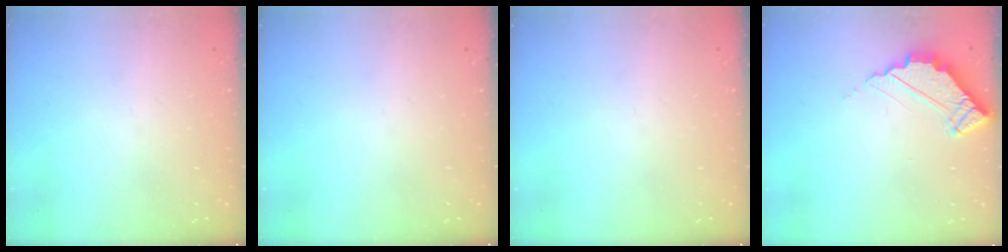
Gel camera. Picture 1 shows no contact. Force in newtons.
{"total": 0.0}
{"total": 0.0}
{"total": 5.9, "press": 5.9, "slide": 0.2}